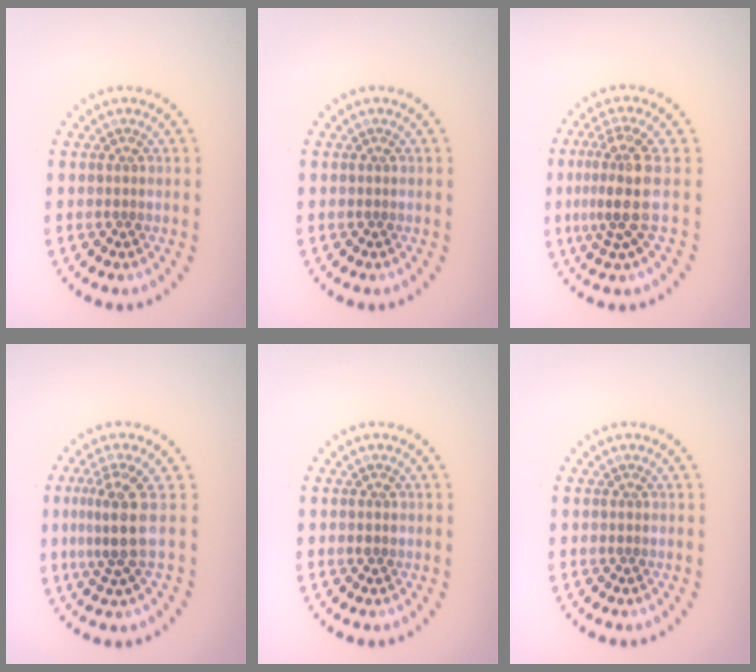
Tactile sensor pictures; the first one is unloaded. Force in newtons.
{"total": 0.0}
{"total": 3.9, "press": 2.9, "slide": 2.6}
{"total": 3.3, "press": 2.4, "slide": 2.3}
{"total": 0.8, "press": 0.8, "slide": 0.0}
{"total": 0.0}